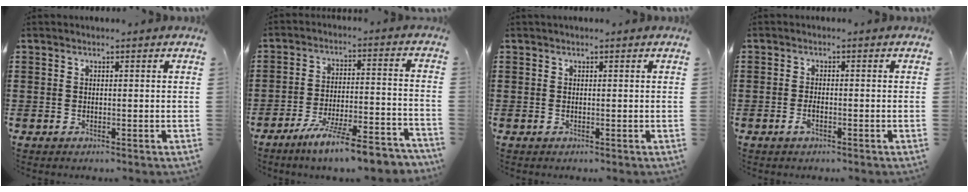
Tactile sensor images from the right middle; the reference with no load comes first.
{"total": 9.1, "force": [-7.7, 0.2, 4.9], "torque": [-0.082, 0.006, -0.144]}
{"total": 0.0}
{"total": 1.7, "force": [-0.8, 0.5, 1.4], "torque": [-0.034, -0.003, -0.018]}